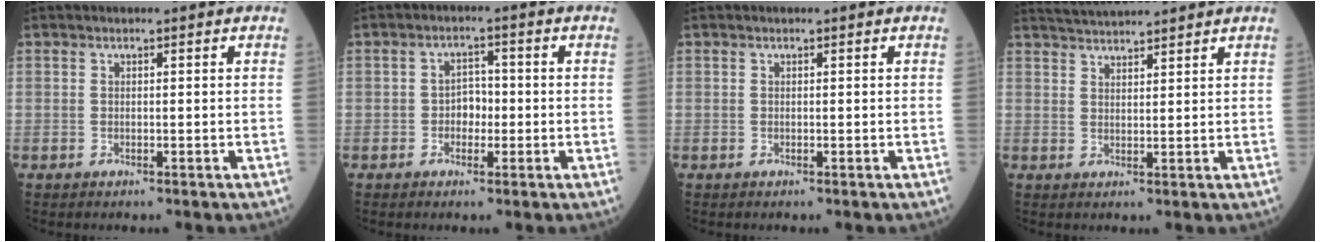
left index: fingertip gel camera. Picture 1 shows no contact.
{"total": 3.1, "force": [-0.8, 2.1, 2.1], "torque": [-0.027, 0.006, -0.019]}
{"total": 0.0}
{"total": 5.7, "force": [5.5, -0.3, 1.5], "torque": [-0.031, 0.028, 0.091]}